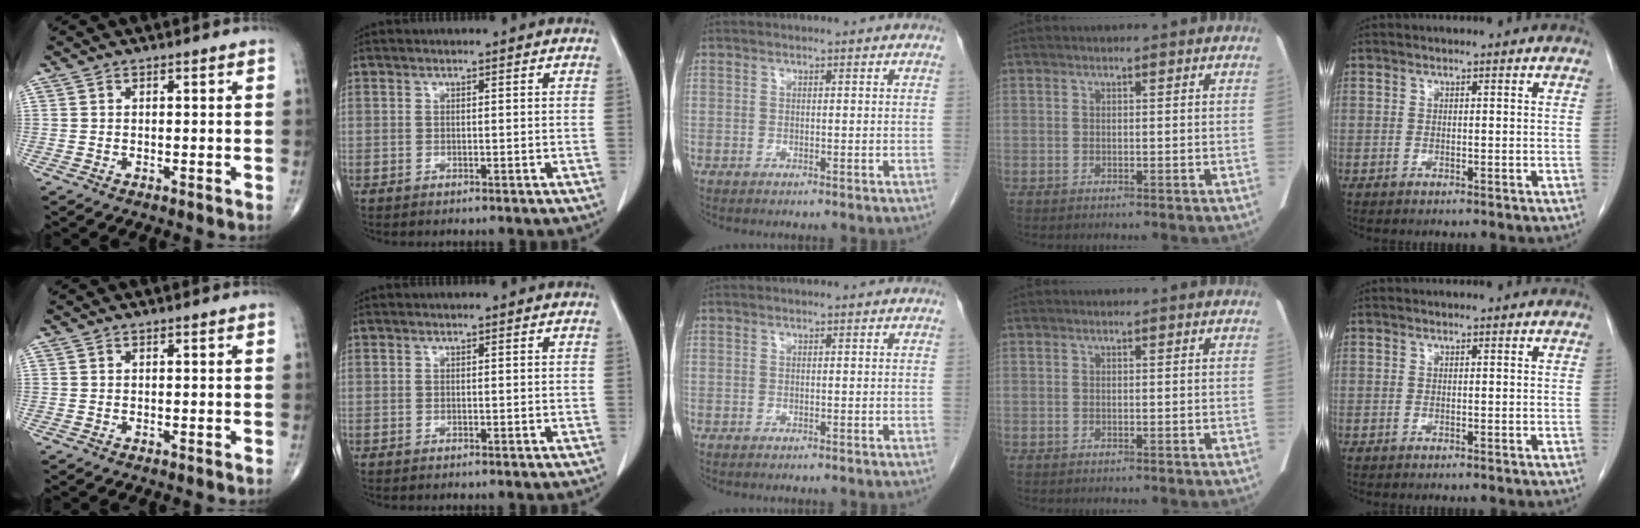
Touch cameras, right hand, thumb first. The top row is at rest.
{}